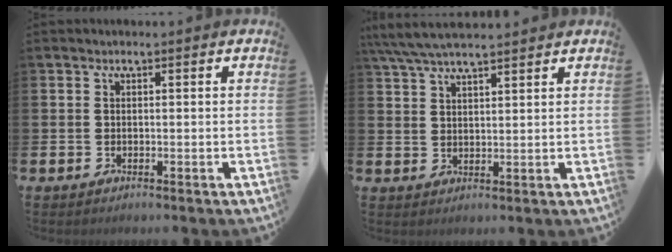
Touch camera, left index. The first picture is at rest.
{"total": 5.6, "force": [5.1, 0.8, 2.2], "torque": [-0.054, -0.016, 0.093]}